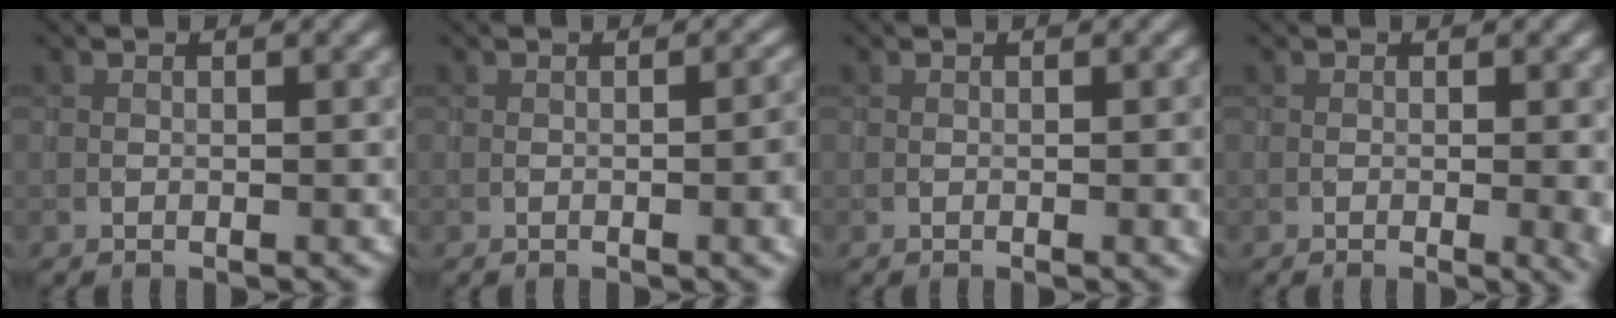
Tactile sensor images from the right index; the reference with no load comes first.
{"total": 4.0, "force": [-1.3, 1.3, 3.6], "torque": [-0.044, -0.002, -0.010]}
{"total": 1.2, "force": [-0.3, 0.4, 1.1], "torque": [-0.018, -0.004, -0.001]}
{"total": 2.8, "force": [-0.6, 0.9, 2.5], "torque": [-0.037, -0.010, -0.001]}